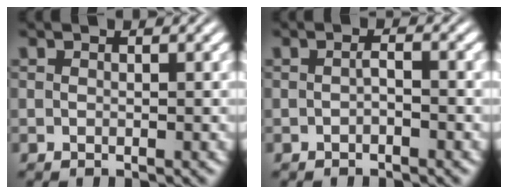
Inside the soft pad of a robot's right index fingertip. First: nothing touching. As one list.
[{"total": 1.0, "force": [-0.7, -0.6, 0.5], "torque": [-0.004, -0.002, -0.008]}]